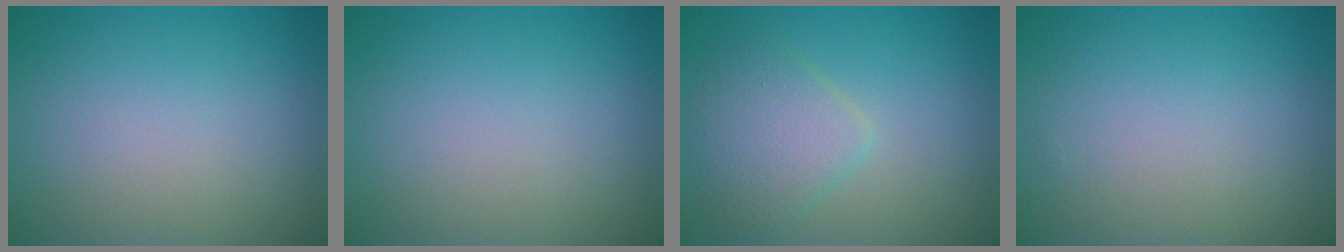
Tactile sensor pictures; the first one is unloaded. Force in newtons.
{"total": 0.0}
{"total": 3.7, "press": 3.7, "slide": 0.1}
{"total": 0.0}